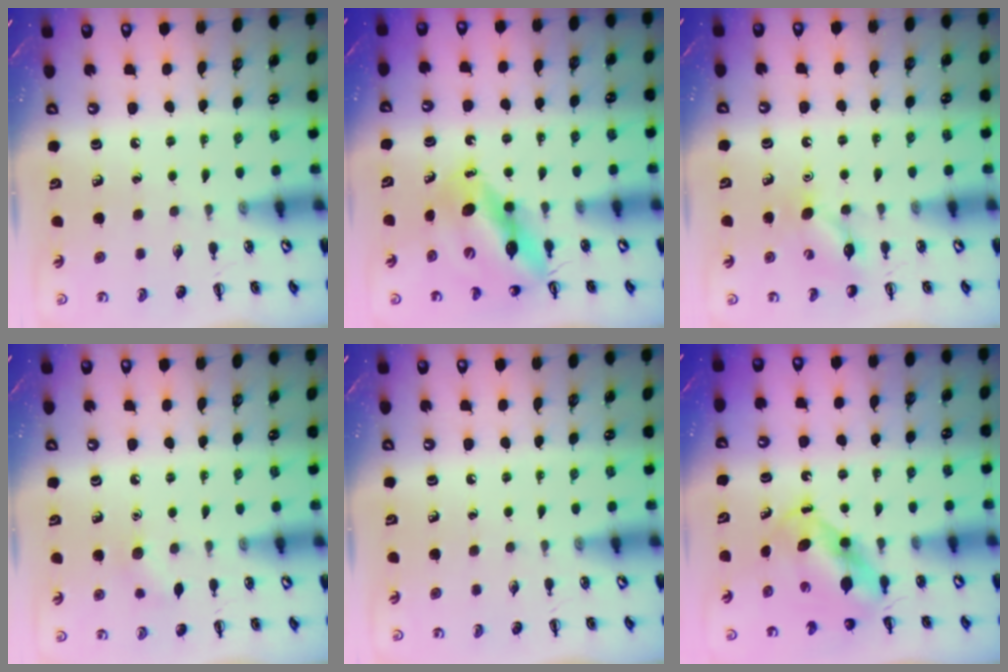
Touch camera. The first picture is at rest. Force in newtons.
{"total": 11.1, "press": 10.7, "slide": 3.0}
{"total": 6.7, "press": 6.6, "slide": 1.3}
{"total": 5.6, "press": 5.5, "slide": 1.3}
{"total": 0.0}
{"total": 5.8, "press": 5.6, "slide": 1.3}